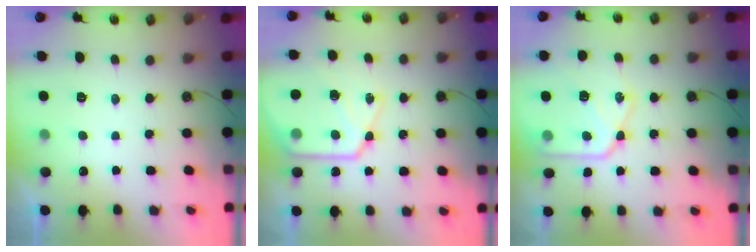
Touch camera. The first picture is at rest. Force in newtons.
{"total": 16.4, "press": 16.3, "slide": 1.5}
{"total": 16.4, "press": 16.4, "slide": 1.2}